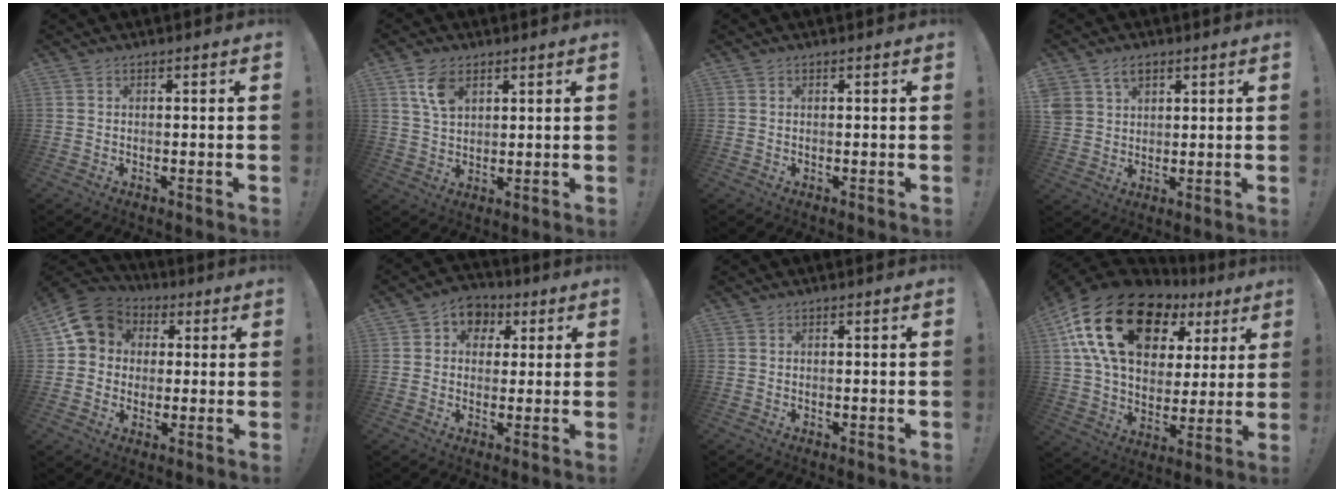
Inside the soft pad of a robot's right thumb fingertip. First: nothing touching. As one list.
[{"total": 7.6, "force": [3.8, 4.6, 4.7], "torque": [-0.078, -0.009, 0.073]}, {"total": 0.0}, {"total": 6.4, "force": [3.7, 4.7, 2.4], "torque": [-0.039, -0.013, 0.073]}, {"total": 12.0, "force": [3.8, 10.2, 5.1], "torque": [-0.073, -0.008, 0.079]}, {"total": 7.0, "force": [1.5, 6.3, 2.5], "torque": [-0.018, -0.003, 0.030]}, {"total": 0.0}, {"total": 24.5, "force": [11.4, 14.5, 16.1], "torque": [-0.279, -0.046, 0.215]}]